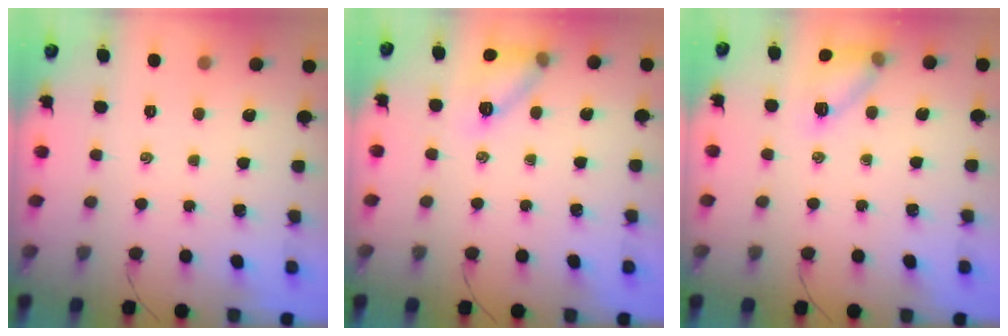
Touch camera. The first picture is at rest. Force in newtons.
{"total": 11.7, "press": 11.7, "slide": 0.8}
{"total": 11.6, "press": 11.4, "slide": 2.2}